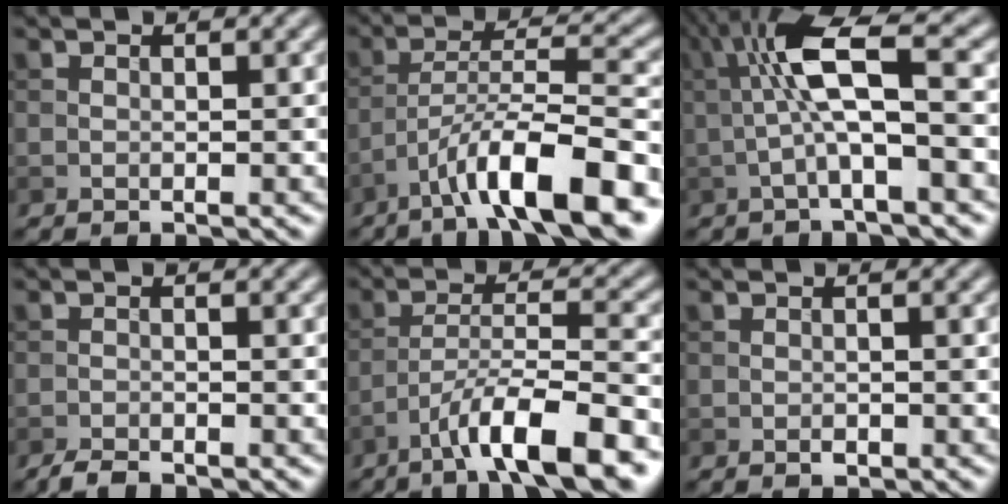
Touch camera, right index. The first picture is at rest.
{"total": 10.3, "force": [-6.1, 2.3, 8.0], "torque": [-0.132, 0.015, -0.105]}
{"total": 6.5, "force": [-0.1, 1.1, 6.4], "torque": [-0.123, 0.024, -0.010]}
{"total": 1.7, "force": [-1.5, 0.4, 0.7], "torque": [-0.015, -0.002, -0.031]}
{"total": 9.2, "force": [-5.8, 1.9, 7.0], "torque": [-0.112, 0.009, -0.100]}
{"total": 0.7, "force": [-0.4, 0.3, 0.5], "torque": [-0.006, 0.000, -0.006]}